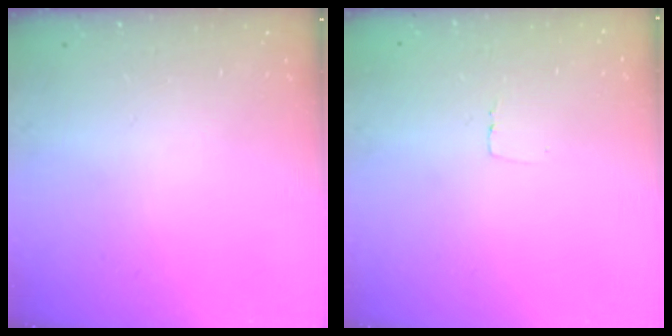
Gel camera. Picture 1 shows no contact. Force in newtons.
{"total": 2.3, "press": 2.3, "slide": 0.1}